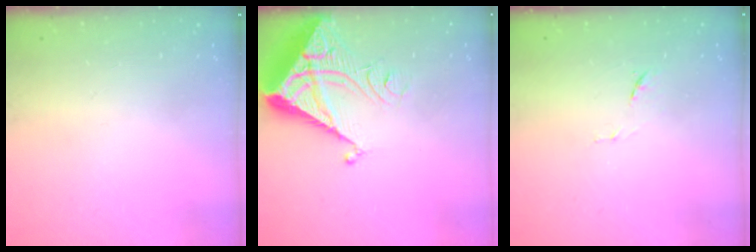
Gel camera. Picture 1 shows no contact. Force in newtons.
{"total": 7.4, "press": 7.3, "slide": 0.8}
{"total": 7.8, "press": 7.7, "slide": 0.6}